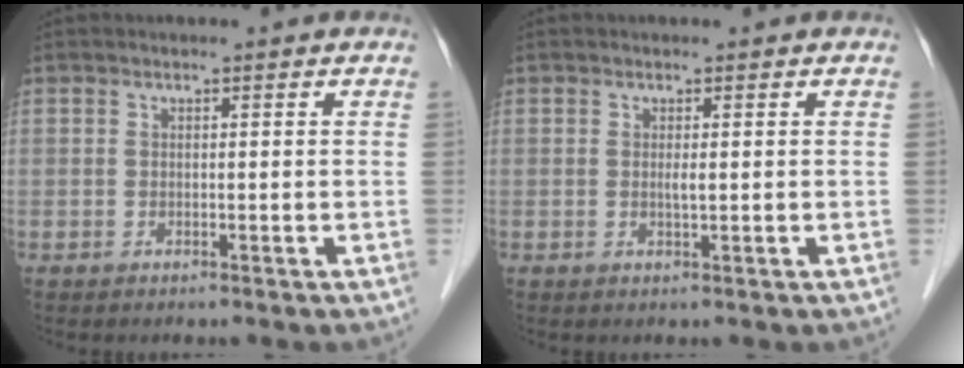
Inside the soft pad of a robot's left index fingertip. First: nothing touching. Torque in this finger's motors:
{"motor_torque": [0.30, 0.20, 0.01, 0.00]}